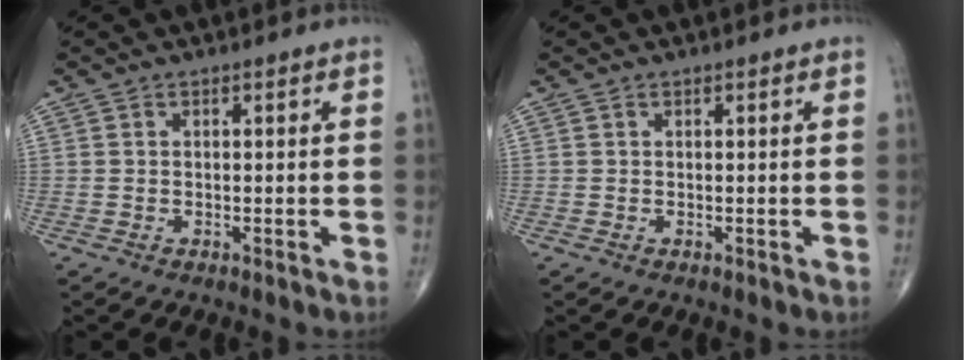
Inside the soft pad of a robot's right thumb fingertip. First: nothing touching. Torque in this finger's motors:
{"motor_torque": [-0.03, -0.13, -0.02, -0.03, 0.03]}